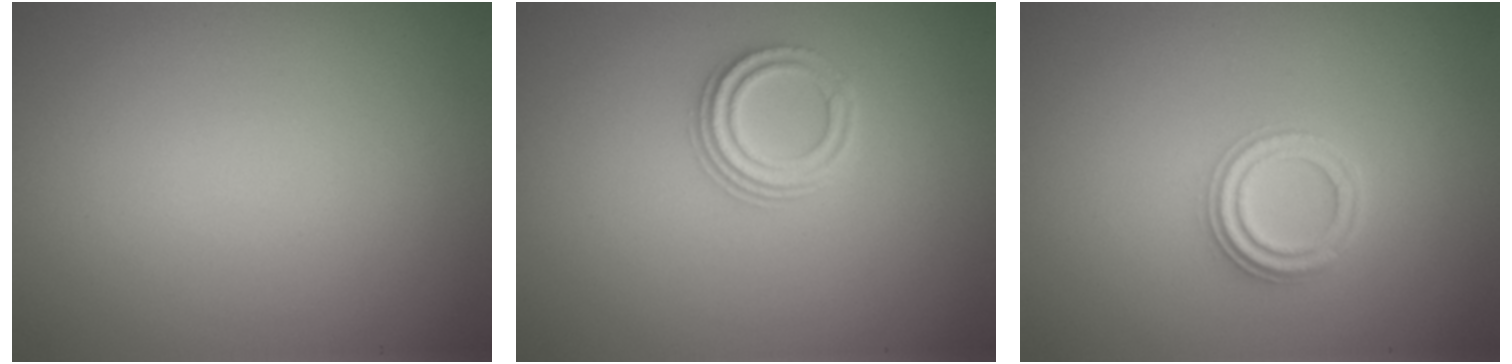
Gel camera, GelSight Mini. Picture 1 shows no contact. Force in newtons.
{"total": 2.5, "press": 2.2, "slide": 1.2}
{"total": 2.3, "press": 2.3, "slide": 0.3}